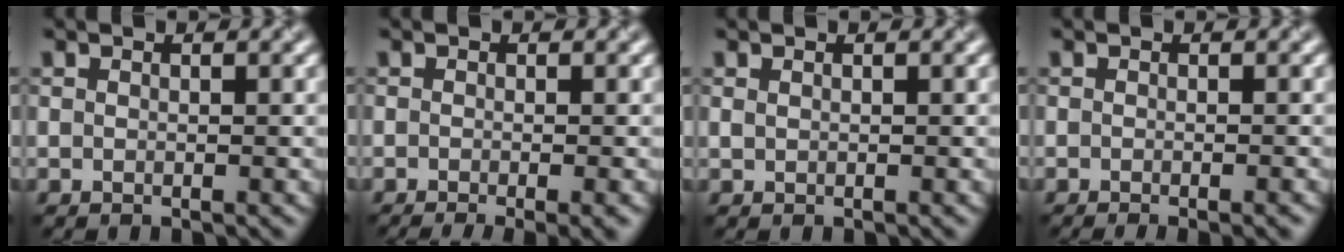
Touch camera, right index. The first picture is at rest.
{"total": 3.3, "force": [-1.8, 0.7, 2.7], "torque": [-0.039, -0.014, -0.024]}
{"total": 0.0}
{"total": 1.7, "force": [-1.3, 0.1, 1.1], "torque": [-0.015, -0.010, -0.017]}